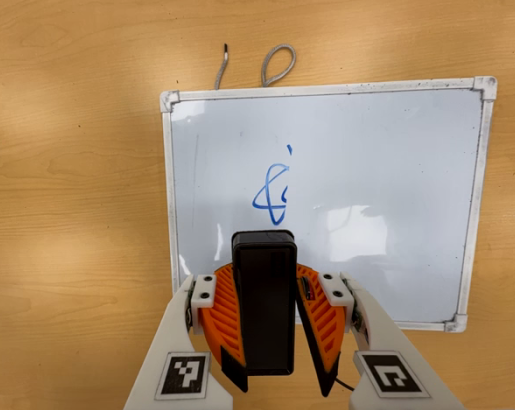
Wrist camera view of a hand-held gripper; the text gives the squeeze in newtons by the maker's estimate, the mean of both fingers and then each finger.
{"total": 10.7, "left": 9.9, "right": 11.5}